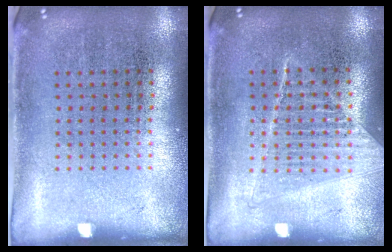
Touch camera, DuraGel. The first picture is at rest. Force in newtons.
{"total": 1.1, "press": 1.0, "slide": 0.3}